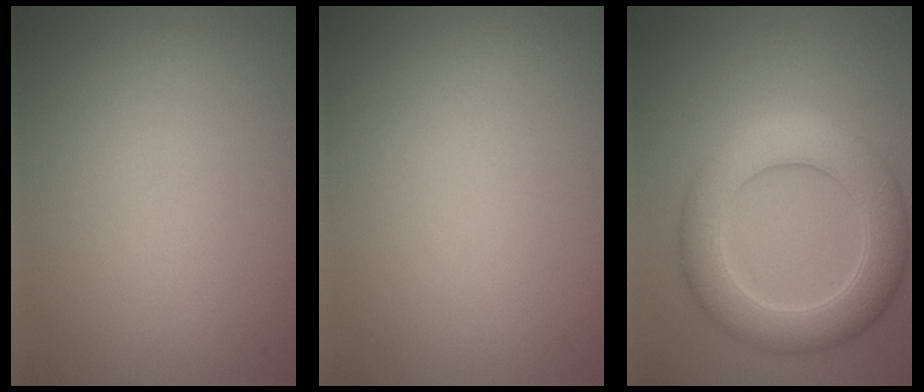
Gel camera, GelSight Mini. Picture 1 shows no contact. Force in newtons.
{"total": 0.0}
{"total": 6.9, "press": 6.9, "slide": 0.5}